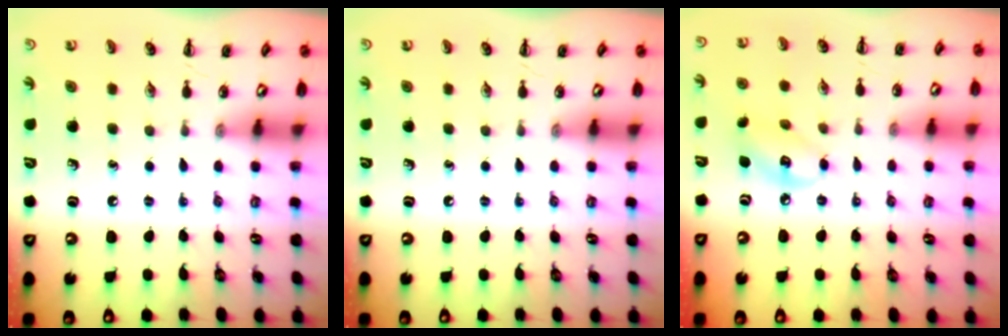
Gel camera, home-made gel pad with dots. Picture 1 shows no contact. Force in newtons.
{"total": 0.0}
{"total": 7.3, "press": 7.2, "slide": 1.1}